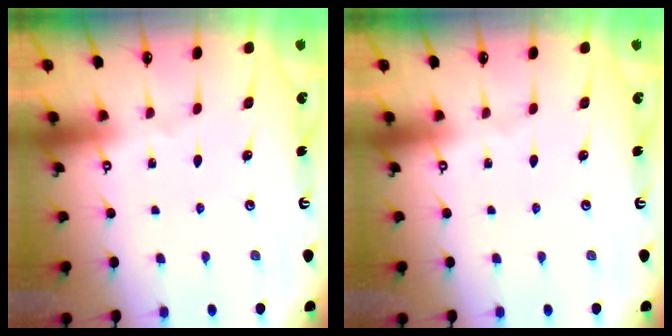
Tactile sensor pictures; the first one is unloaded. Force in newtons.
{"total": 0.0}